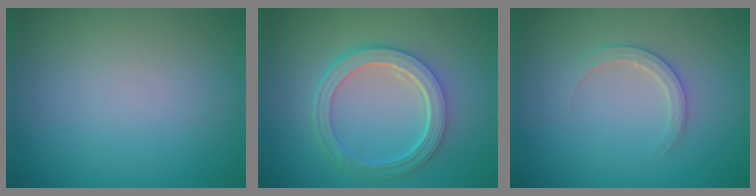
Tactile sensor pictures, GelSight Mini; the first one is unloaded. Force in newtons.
{"total": 5.2, "press": 3.9, "slide": 3.5}
{"total": 1.9, "press": 1.9, "slide": 0.2}